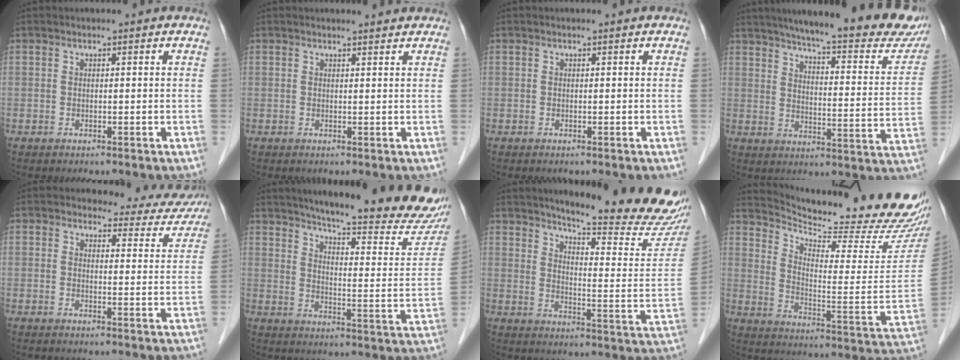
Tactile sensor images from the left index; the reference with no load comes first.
{"total": 2.4, "force": [2.4, 0.0, 0.3], "torque": [-0.010, 0.002, 0.028]}
{"total": 0.0}
{"total": 26.2, "force": [22.3, 3.5, 13.2], "torque": [-0.189, -0.050, 0.274]}
{"total": 8.5, "force": [8.0, 2.5, 0.7], "torque": [0.009, -0.022, 0.074]}
{"total": 25.3, "force": [22.0, 2.2, 12.3], "torque": [-0.177, -0.072, 0.272]}
{"total": 22.7, "force": [20.6, 1.4, 9.5], "torque": [-0.132, -0.098, 0.252]}
{"total": 23.9, "force": [22.0, 1.5, 9.1], "torque": [-0.150, -0.099, 0.294]}